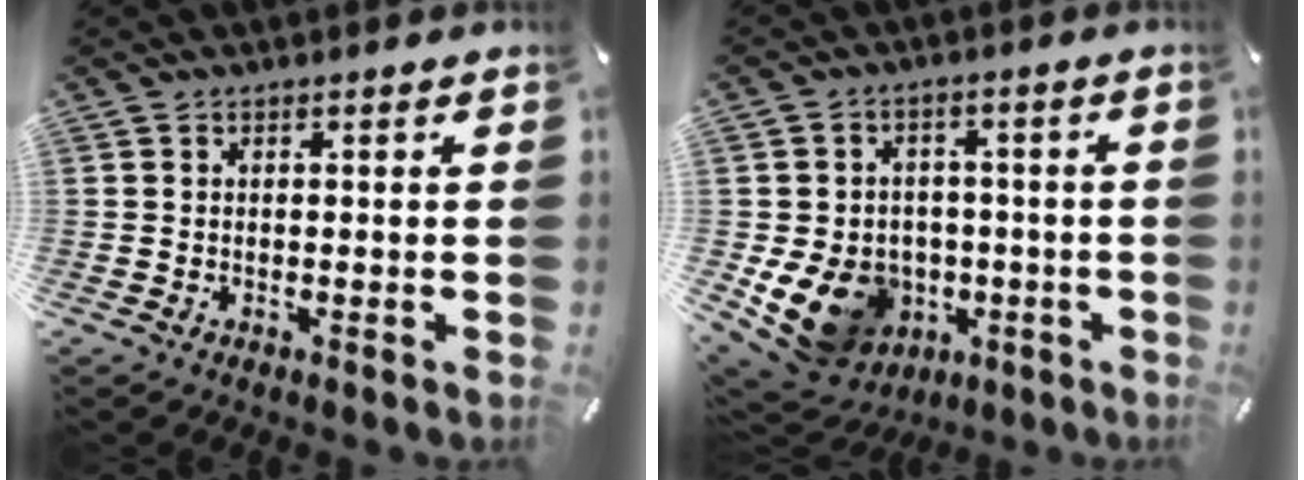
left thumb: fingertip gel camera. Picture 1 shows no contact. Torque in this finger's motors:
{"motor_torque": [0.87, 1.17, 0.51, -0.36, 0.37]}